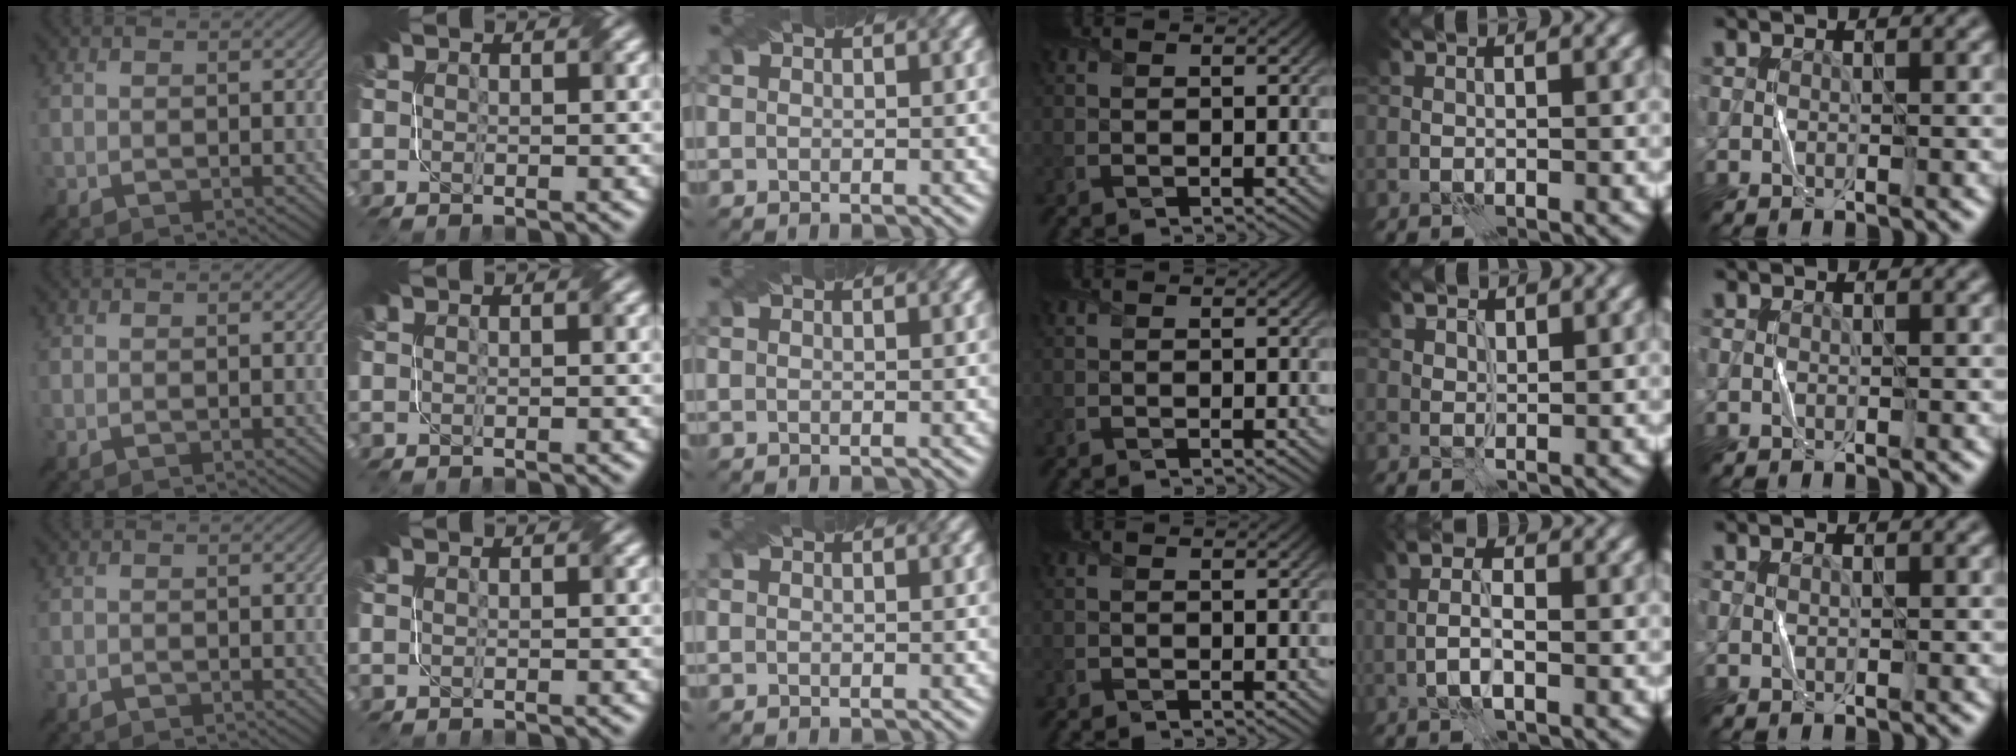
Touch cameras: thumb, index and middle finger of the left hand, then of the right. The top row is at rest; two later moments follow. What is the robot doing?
{"motion": "fold", "object": "bubble wrap"}